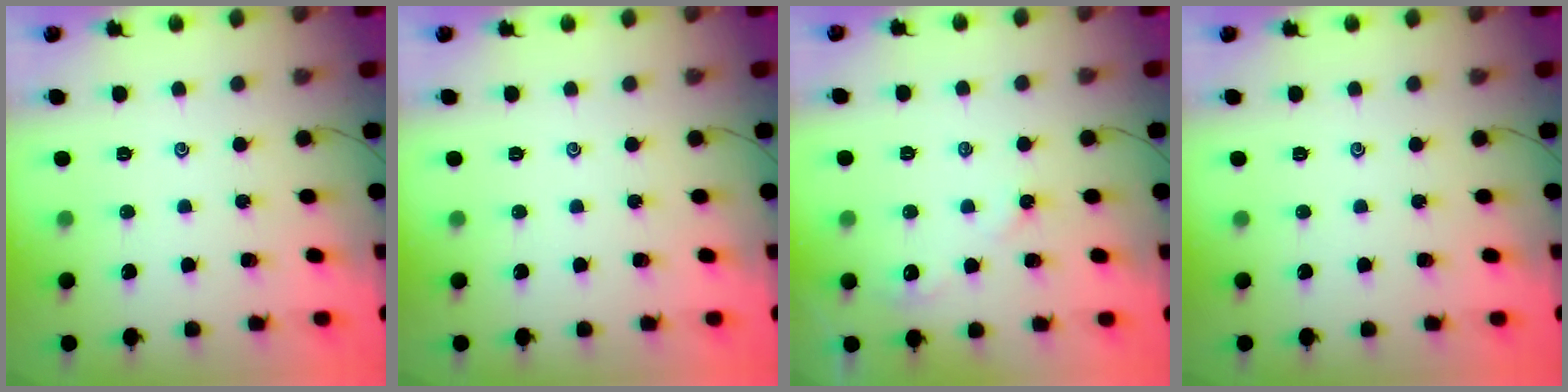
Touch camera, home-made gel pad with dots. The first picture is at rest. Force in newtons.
{"total": 0.0}
{"total": 4.0, "press": 4.0, "slide": 0.4}
{"total": 0.0}